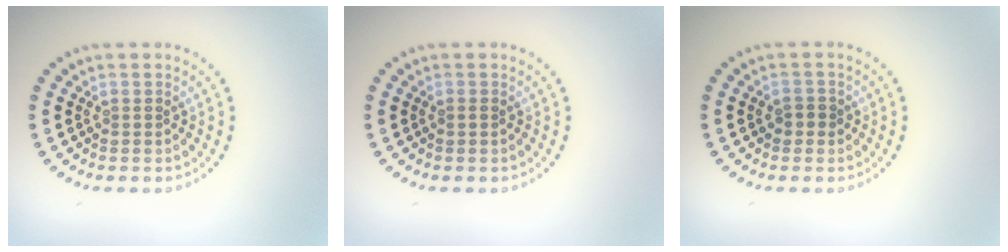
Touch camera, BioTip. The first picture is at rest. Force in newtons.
{"total": 0.5, "press": 0.5, "slide": 0.1}
{"total": 1.2, "press": 1.1, "slide": 0.4}